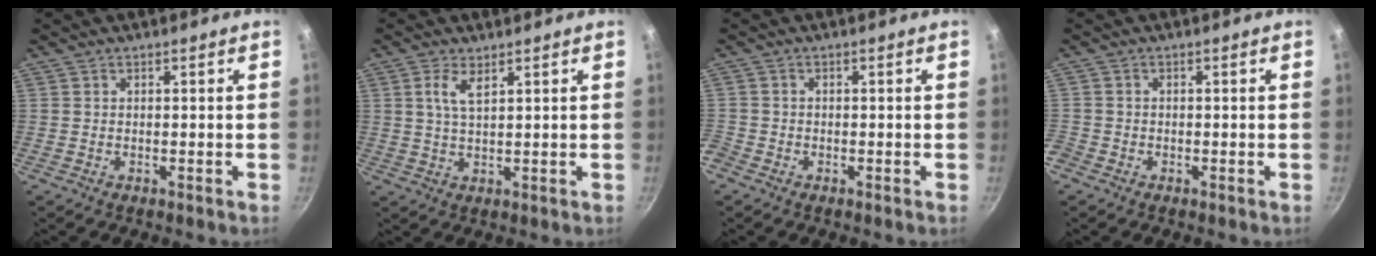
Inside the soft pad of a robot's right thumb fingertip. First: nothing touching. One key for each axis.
{"total": 4.1, "fx": 2.0, "fy": 1.5, "fz": 3.3, "tx": -0.063, "ty": -0.011, "tz": 0.040}
{"total": 2.2, "fx": -1.3, "fy": 1.6, "fz": 0.6, "tx": -0.020, "ty": 0.002, "tz": -0.027}
{"total": 1.9, "fx": -1.1, "fy": 1.5, "fz": 0.5, "tx": -0.015, "ty": 0.001, "tz": -0.022}